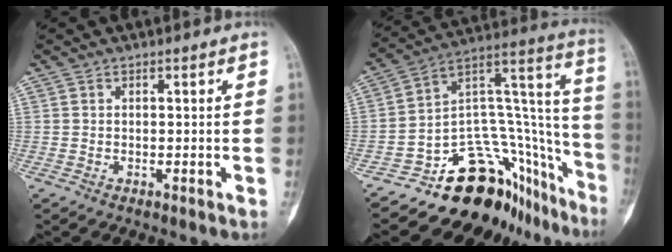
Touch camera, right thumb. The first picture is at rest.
{"total": 21.5, "force": [-15.3, 11.0, 10.3], "torque": [-0.067, 0.172, -0.230]}